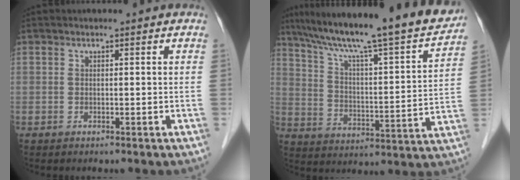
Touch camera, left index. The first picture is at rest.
{"total": 24.3, "force": [20.8, 1.5, 12.4], "torque": [-0.206, -0.017, 0.299]}